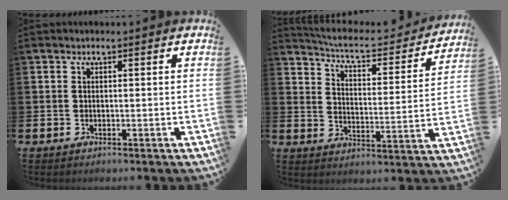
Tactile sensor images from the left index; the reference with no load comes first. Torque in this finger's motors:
{"motor_torque": [0.17, -1.97, 0.04, -0.01]}